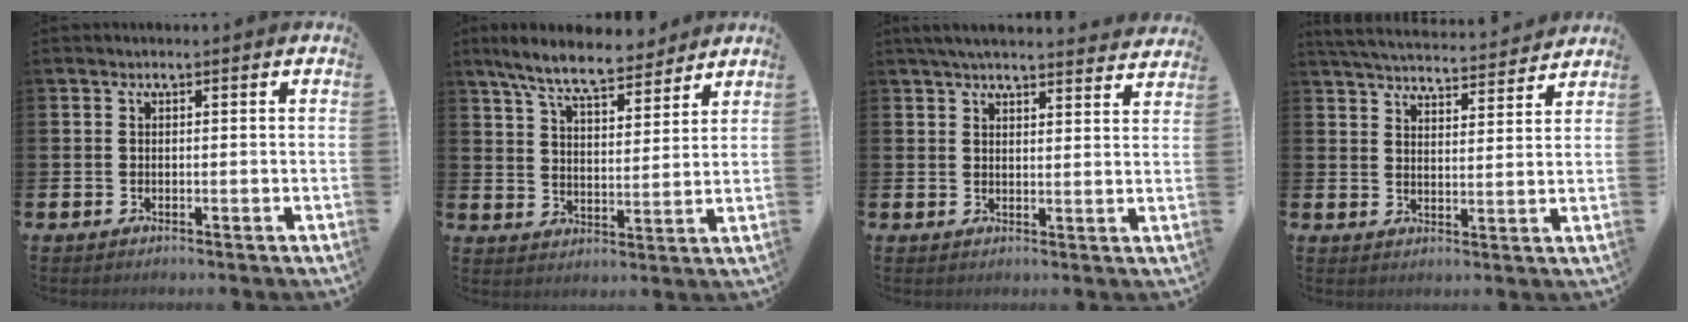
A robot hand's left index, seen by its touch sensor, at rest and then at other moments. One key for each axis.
{"total": 9.6, "fx": 8.5, "fy": 2.0, "fz": 3.9, "tx": -0.098, "ty": -0.041, "tz": 0.152}
{"total": 4.6, "fx": 4.4, "fy": 0.4, "fz": 1.2, "tx": -0.032, "ty": -0.019, "tz": 0.081}
{"total": 5.2, "fx": 5.1, "fy": 0.5, "fz": 0.5, "tx": -0.022, "ty": -0.043, "tz": 0.088}